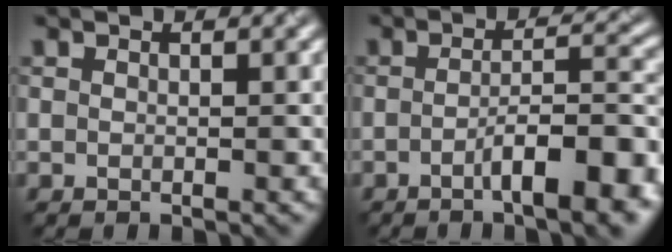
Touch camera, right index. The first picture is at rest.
{"total": 8.3, "force": [-3.6, 2.1, 7.2], "torque": [-0.090, 0.005, -0.060]}